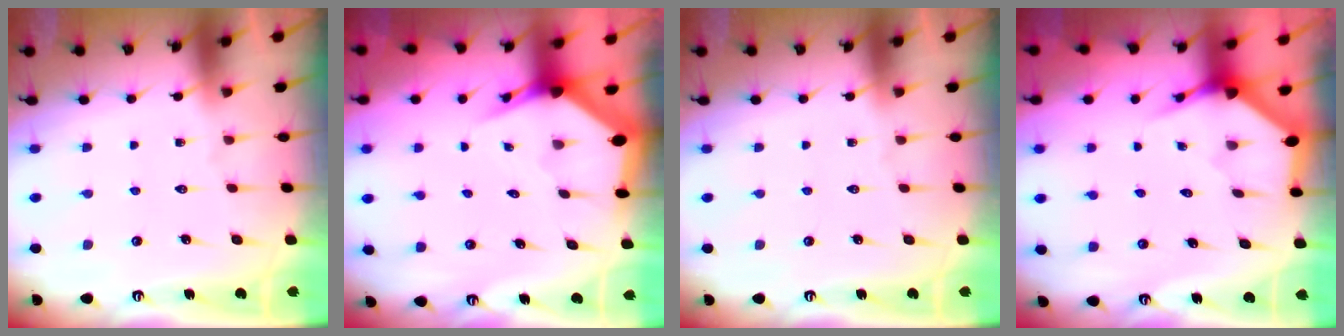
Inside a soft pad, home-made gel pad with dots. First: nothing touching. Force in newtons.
{"total": 3.7, "press": 3.7, "slide": 0.4}
{"total": 0.0}
{"total": 3.6, "press": 3.6, "slide": 0.1}